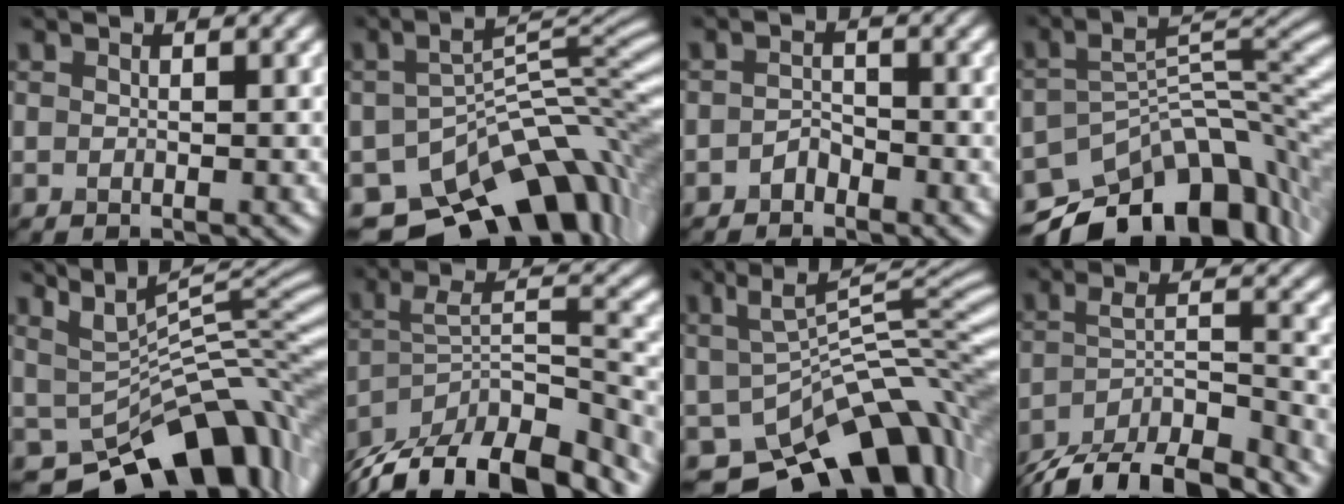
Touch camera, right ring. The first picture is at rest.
{"total": 12.8, "force": [-8.0, 6.2, 7.9], "torque": [-0.124, -0.007, -0.119]}
{"total": 1.3, "force": [-1.0, 0.7, 0.4], "torque": [-0.007, 0.007, -0.021]}
{"total": 12.6, "force": [-8.5, 6.2, 7.0], "torque": [-0.103, -0.005, -0.133]}
{"total": 10.3, "force": [-2.9, 5.1, 8.4], "torque": [-0.136, -0.002, -0.029]}
{"total": 13.8, "force": [-10.8, 4.4, 7.3], "torque": [-0.133, 0.012, -0.176]}
{"total": 11.3, "force": [-5.0, 5.5, 8.6], "torque": [-0.141, -0.006, -0.070]}
{"total": 11.2, "force": [-9.7, 3.1, 4.8], "torque": [-0.073, -0.015, -0.147]}